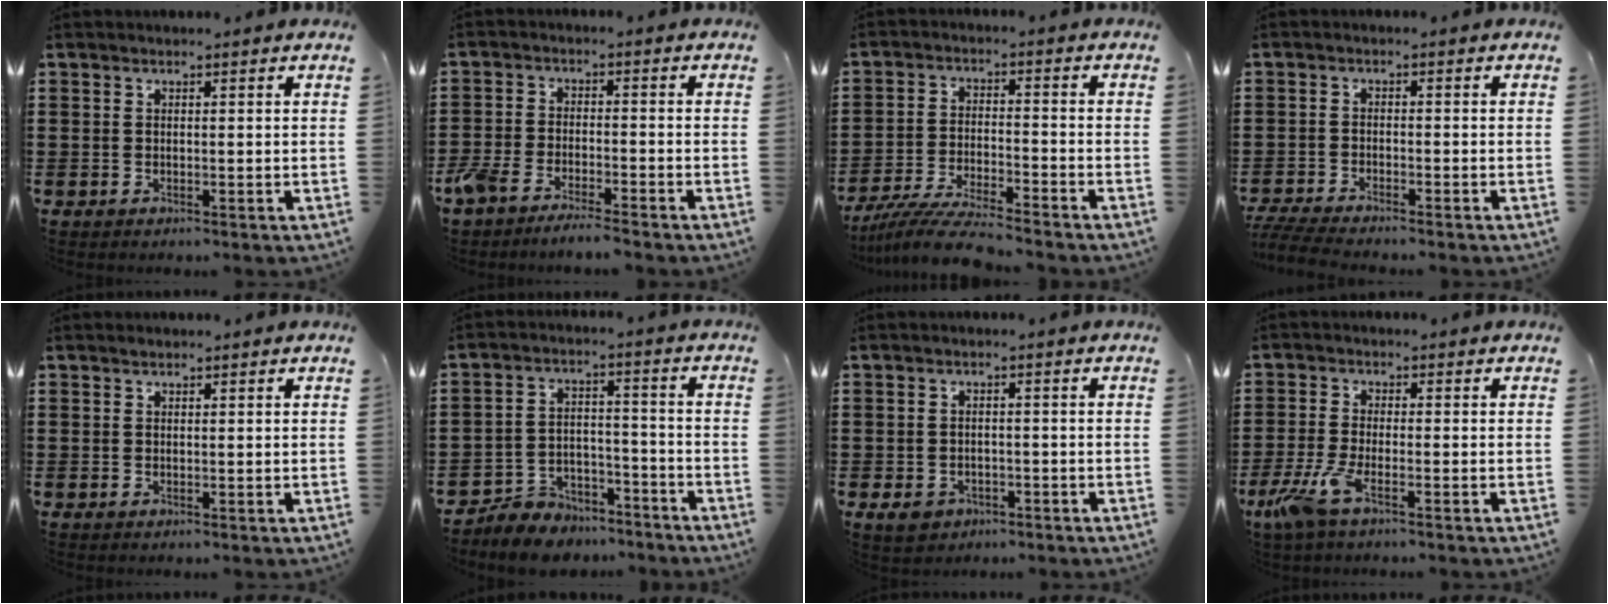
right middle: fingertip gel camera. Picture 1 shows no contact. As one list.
[{"total": 4.6, "force": [-4.3, 0.6, 1.4], "torque": [-0.054, -0.008, -0.093]}, {"total": 7.2, "force": [-6.6, 0.2, 2.6], "torque": [-0.055, -0.007, -0.128]}, {"total": 3.5, "force": [-3.3, 0.1, 1.1], "torque": [-0.040, -0.011, -0.073]}, {"total": 0.0}, {"total": 6.6, "force": [-6.4, 1.6, 0.2], "torque": [-0.007, 0.019, -0.130]}, {"total": 2.5, "force": [-1.8, 1.6, 0.8], "torque": [-0.019, 0.001, -0.038]}, {"total": 5.5, "force": [-3.0, 1.3, 4.5], "torque": [-0.122, -0.021, -0.062]}]